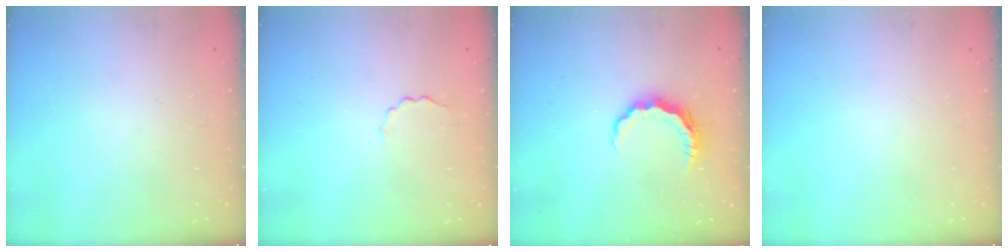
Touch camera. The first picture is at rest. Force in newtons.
{"total": 2.2, "press": 2.2, "slide": 0.6}
{"total": 7.1, "press": 7.1, "slide": 0.5}
{"total": 0.0}